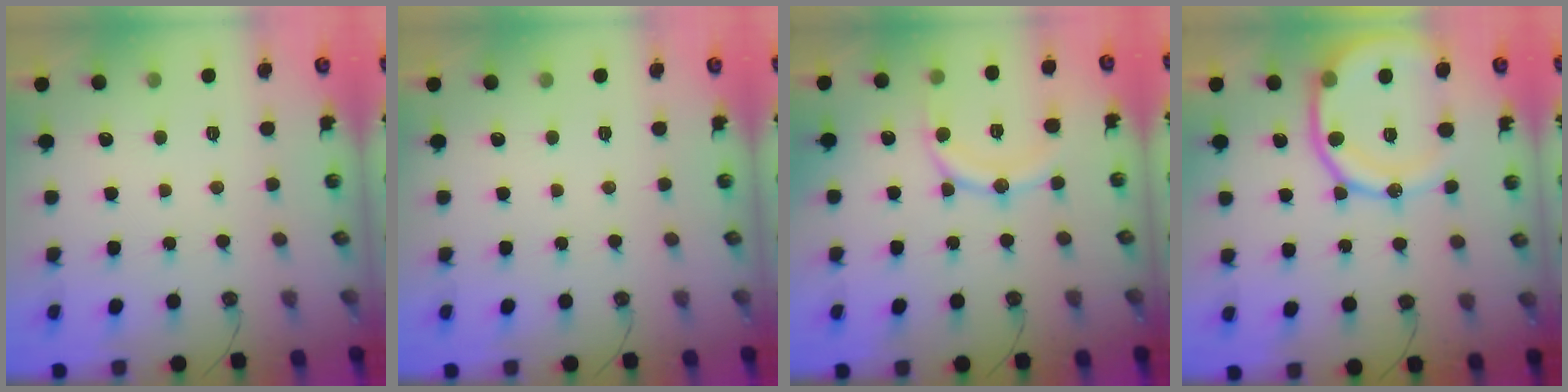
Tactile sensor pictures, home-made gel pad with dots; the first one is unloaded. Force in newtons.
{"total": 0.0}
{"total": 12.6, "press": 12.5, "slide": 1.4}
{"total": 18.2, "press": 18.1, "slide": 2.0}